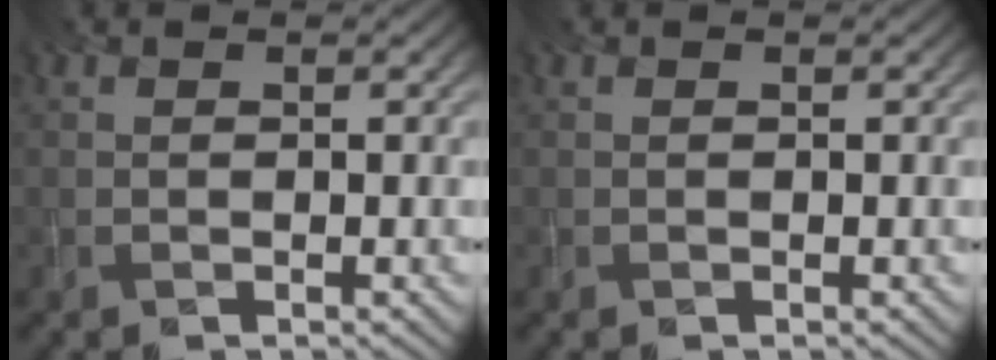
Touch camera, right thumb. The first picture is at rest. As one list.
[{"total": 0.0}]